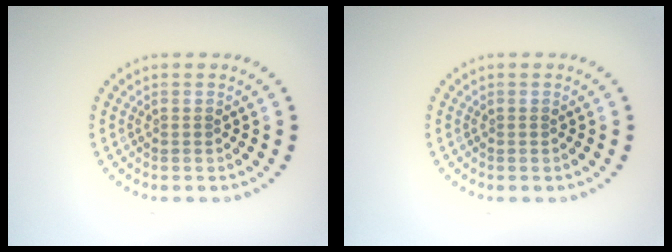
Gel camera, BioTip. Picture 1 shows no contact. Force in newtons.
{"total": 0.0}